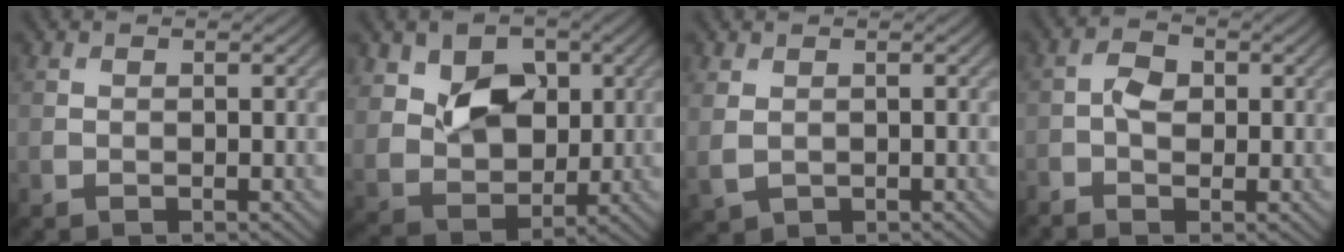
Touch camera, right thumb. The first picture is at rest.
{"total": 8.4, "force": [2.7, 6.0, 5.1], "torque": [-0.112, -0.014, 0.044]}
{"total": 2.3, "force": [0.4, 1.6, 1.6], "torque": [-0.051, -0.006, 0.012]}
{"total": 2.8, "force": [-0.7, 1.7, 2.1], "torque": [-0.045, 0.004, -0.018]}